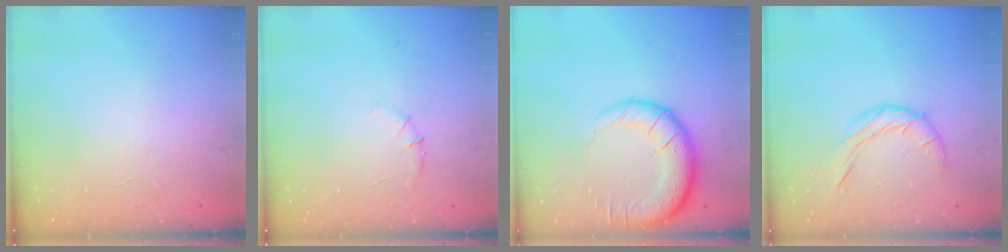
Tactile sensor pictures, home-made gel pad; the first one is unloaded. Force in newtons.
{"total": 5.1, "press": 4.9, "slide": 1.6}
{"total": 16.2, "press": 15.8, "slide": 3.9}
{"total": 8.6, "press": 8.6, "slide": 0.2}